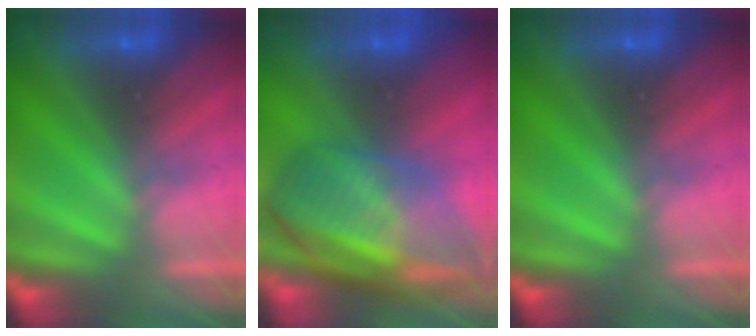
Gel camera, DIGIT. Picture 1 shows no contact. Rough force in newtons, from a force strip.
{"total": 7.2}
{"total": 0.0}